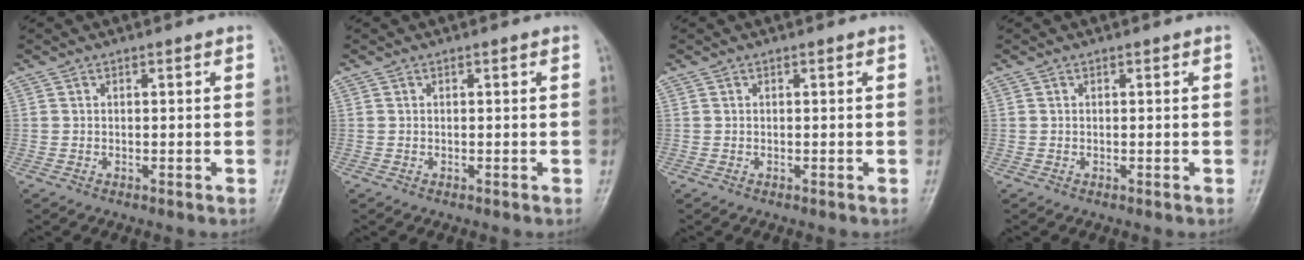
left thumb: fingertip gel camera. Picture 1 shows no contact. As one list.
[{"total": 0.0}, {"total": 0.0}, {"total": 0.0}]